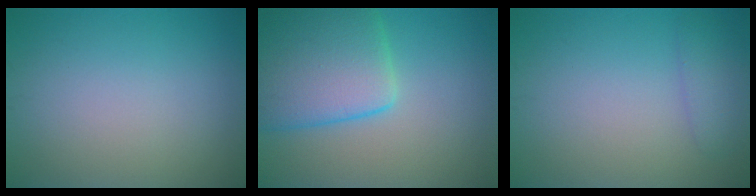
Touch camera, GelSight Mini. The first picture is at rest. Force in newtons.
{"total": 8.8, "press": 8.7, "slide": 0.4}
{"total": 1.7, "press": 1.6, "slide": 0.2}